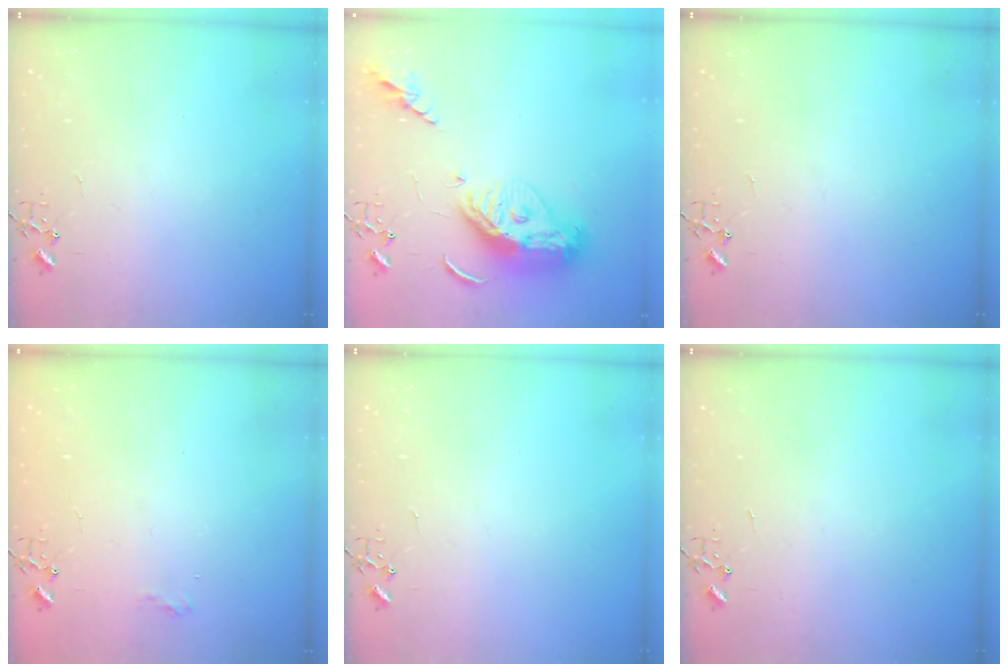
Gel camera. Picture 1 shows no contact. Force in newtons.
{"total": 14.7, "press": 14.6, "slide": 1.6}
{"total": 0.0}
{"total": 5.9, "press": 5.9, "slide": 0.8}
{"total": 0.0}
{"total": 0.0}